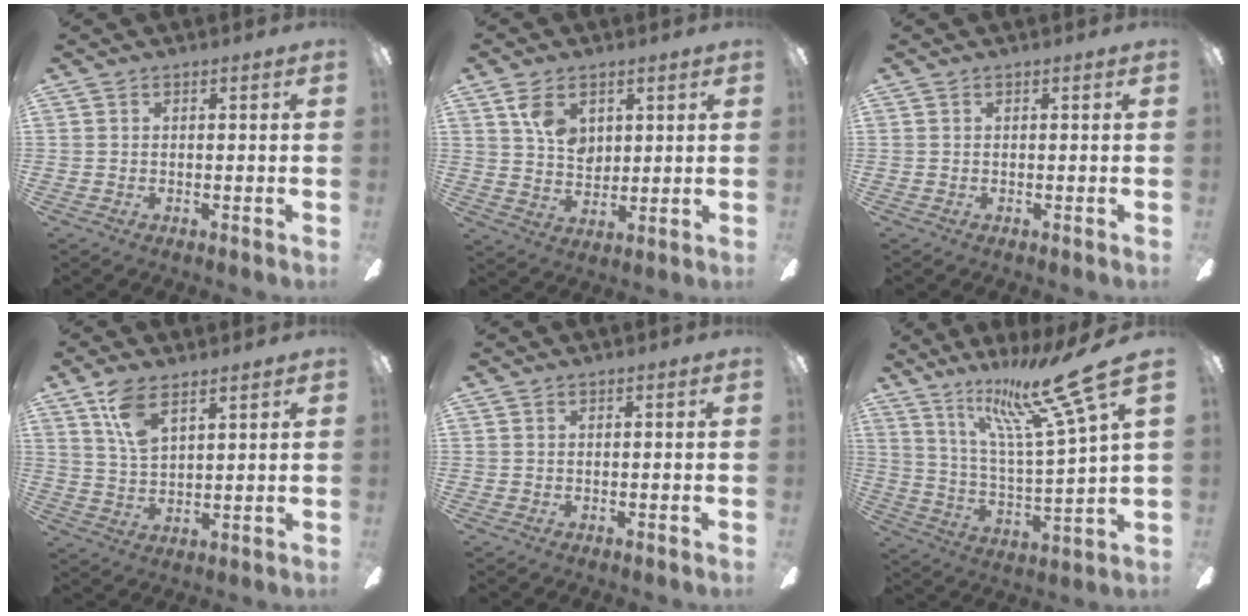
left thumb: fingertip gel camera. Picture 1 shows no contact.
{"total": 8.2, "force": [3.9, 5.6, 4.4], "torque": [-0.068, -0.006, 0.071]}
{"total": 0.0}
{"total": 8.8, "force": [5.9, 3.4, 5.6], "torque": [-0.115, -0.014, 0.108]}
{"total": 0.0}
{"total": 21.4, "force": [16.2, 2.4, 13.7], "torque": [-0.252, -0.091, 0.256]}